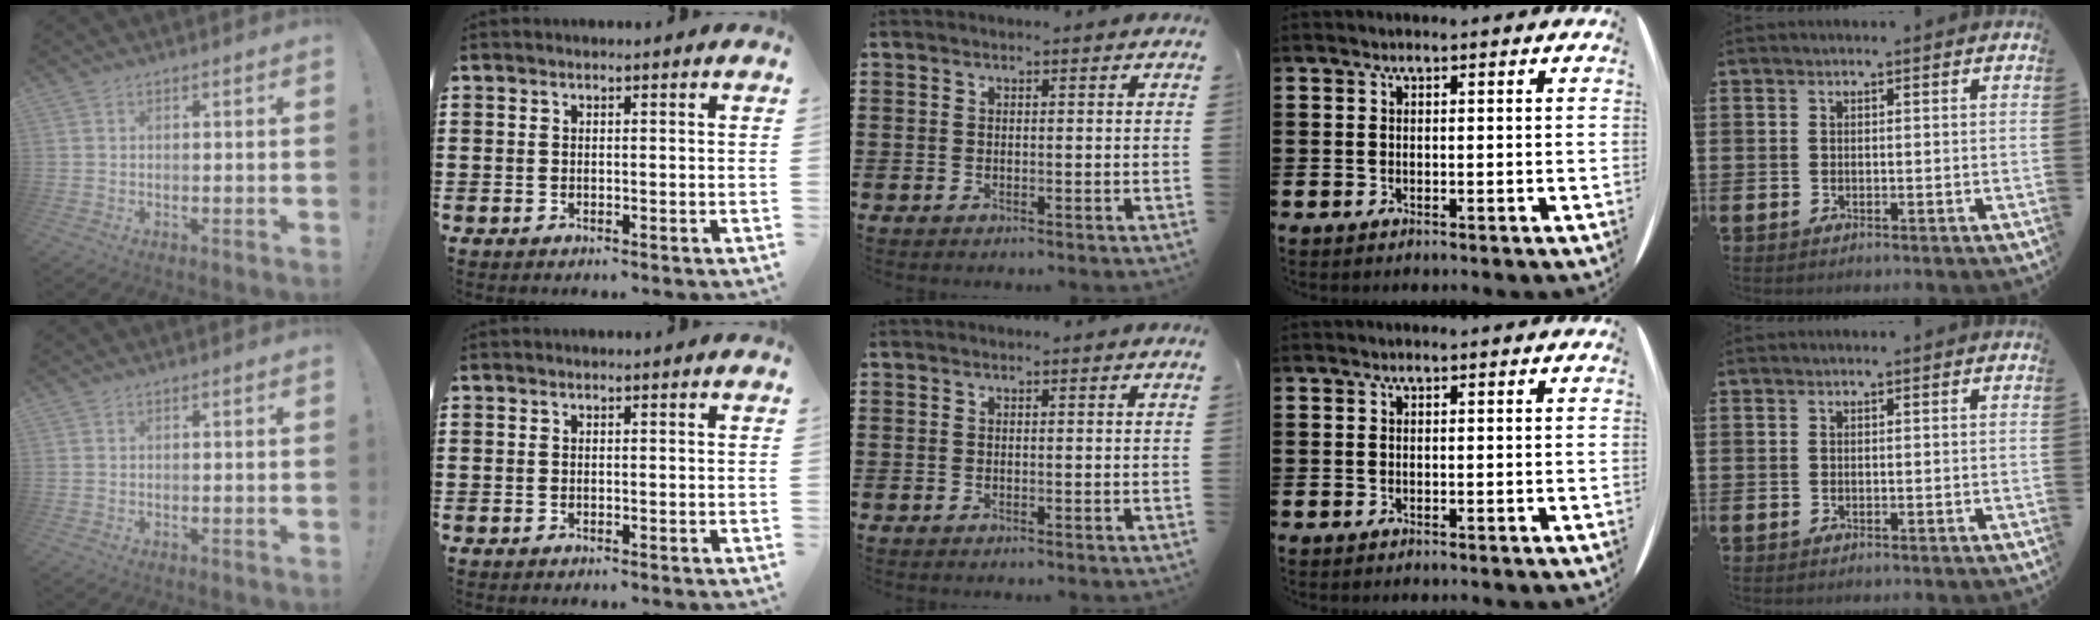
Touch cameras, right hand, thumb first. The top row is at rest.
{}